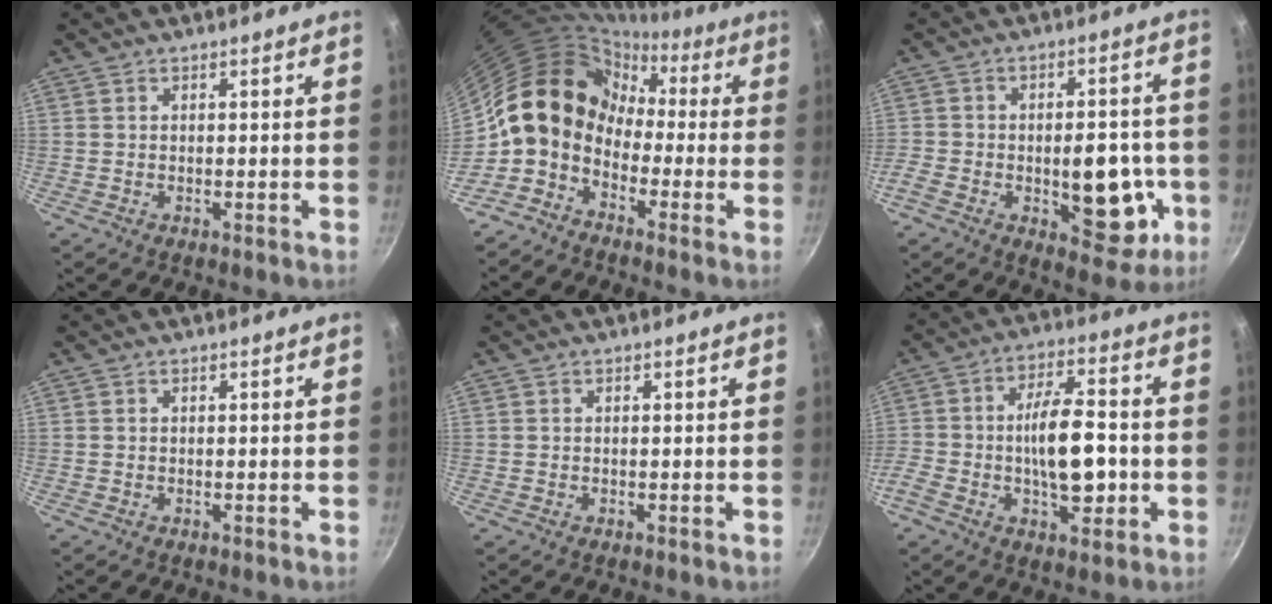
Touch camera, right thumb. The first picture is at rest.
{"total": 12.7, "force": [-2.2, 10.3, 7.1], "torque": [-0.081, 0.053, -0.067]}
{"total": 15.1, "force": [-4.3, 7.9, 12.1], "torque": [-0.129, 0.020, -0.058]}
{"total": 0.0}
{"total": 0.0}
{"total": 13.9, "force": [-2.7, 6.4, 12.1], "torque": [-0.194, 0.033, -0.049]}